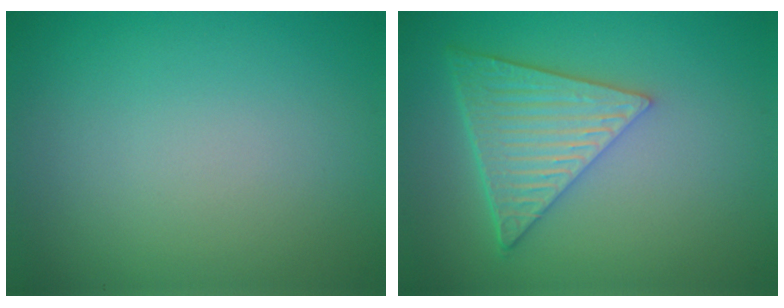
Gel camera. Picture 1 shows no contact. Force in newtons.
{"total": 6.9, "press": 4.9, "slide": 4.8}